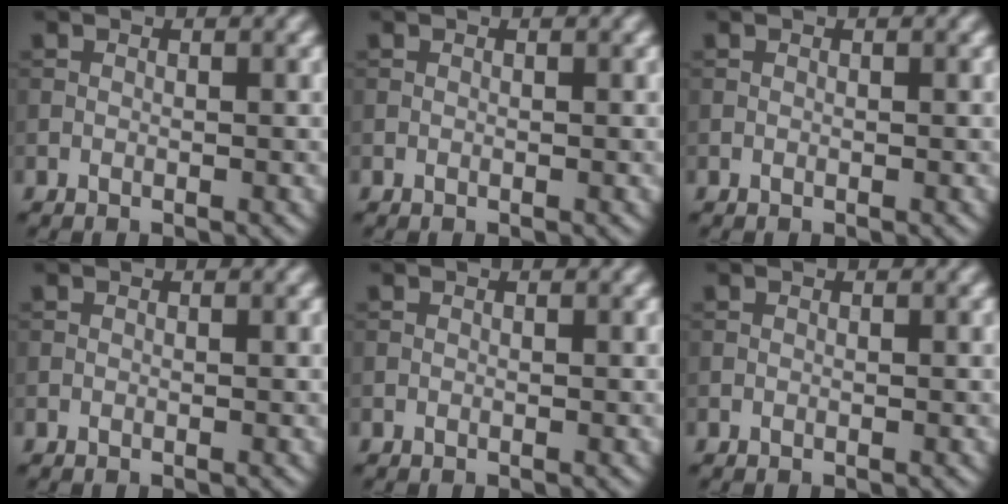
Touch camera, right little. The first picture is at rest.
{"total": 0.0}
{"total": 0.0}
{"total": 0.0}
{"total": 0.0}
{"total": 0.0}